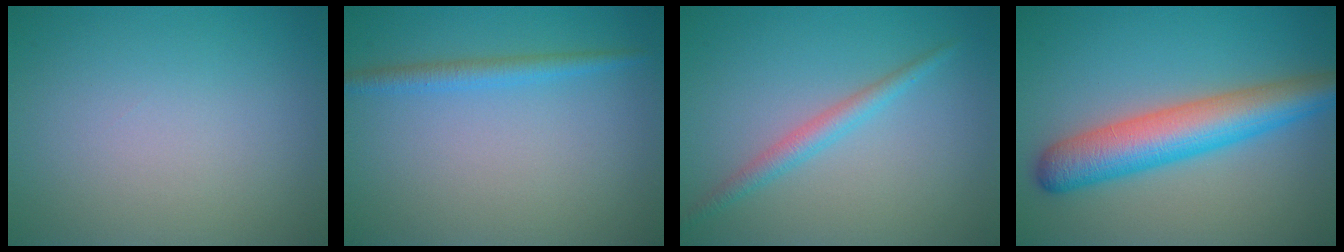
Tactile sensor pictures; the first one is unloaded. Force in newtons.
{"total": 1.8, "press": 1.8, "slide": 0.1}
{"total": 2.0, "press": 2.0, "slide": 0.1}
{"total": 7.1, "press": 7.1, "slide": 0.2}